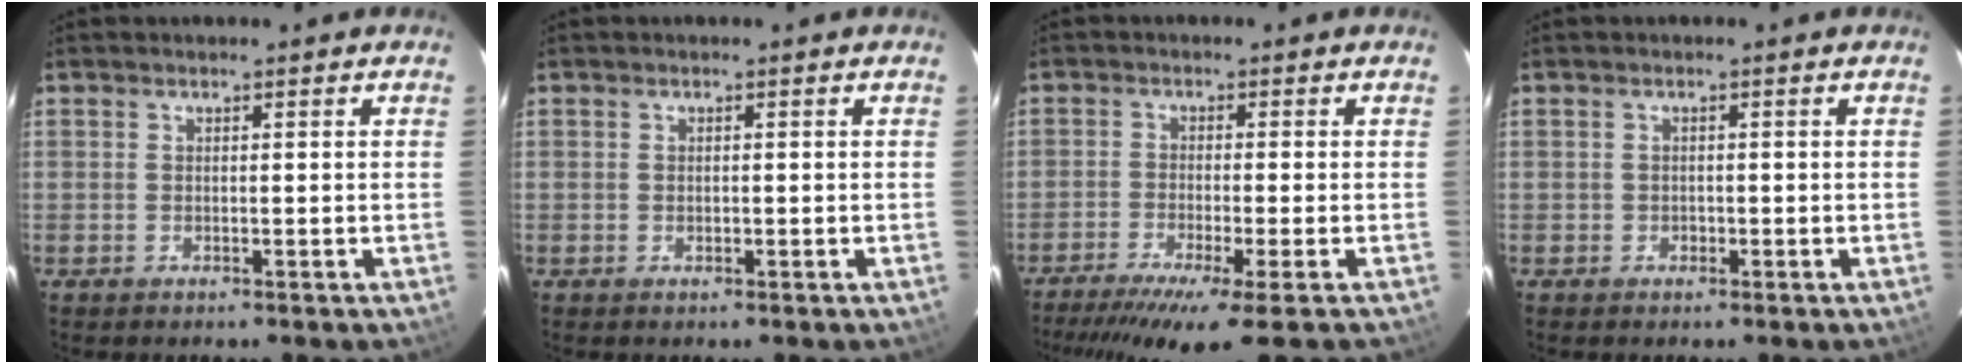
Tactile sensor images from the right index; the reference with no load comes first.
{"total": 0.5, "force": [0.0, 0.5, 0.2], "torque": [-0.002, 0.000, 0.001]}
{"total": 10.8, "force": [-8.1, -0.1, 7.2], "torque": [-0.150, -0.034, -0.133]}
{"total": 1.0, "force": [-0.4, 0.9, 0.1], "torque": [0.000, 0.001, -0.001]}